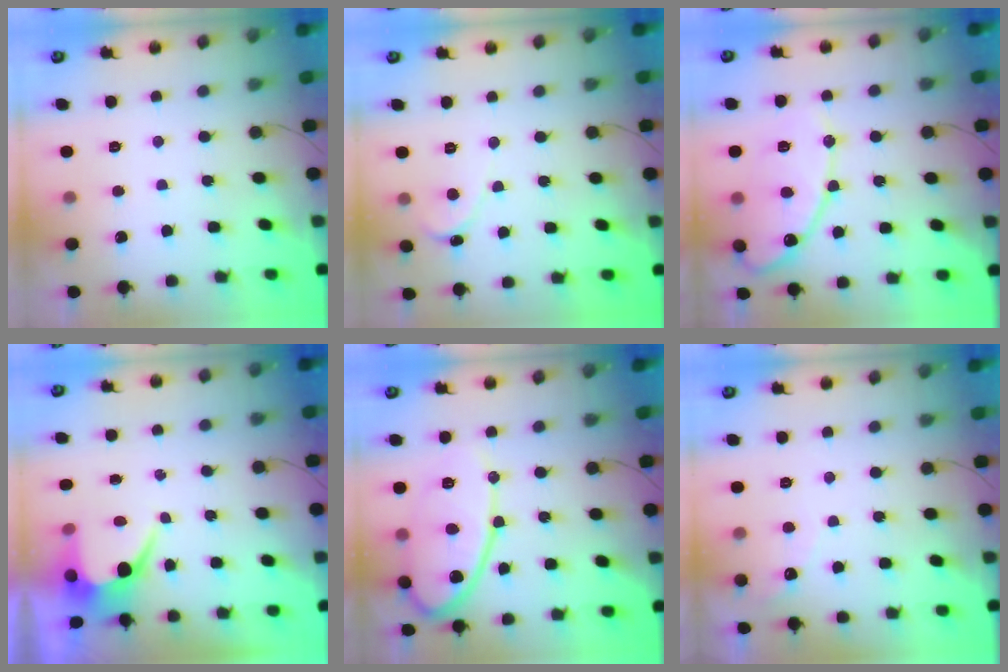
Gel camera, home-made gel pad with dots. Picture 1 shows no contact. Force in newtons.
{"total": 0.6, "press": 0.6, "slide": 0.1}
{"total": 15.2, "press": 15.1, "slide": 1.3}
{"total": 6.9, "press": 6.9, "slide": 0.3}
{"total": 14.8, "press": 14.8, "slide": 1.3}
{"total": 2.8, "press": 2.8, "slide": 0.1}